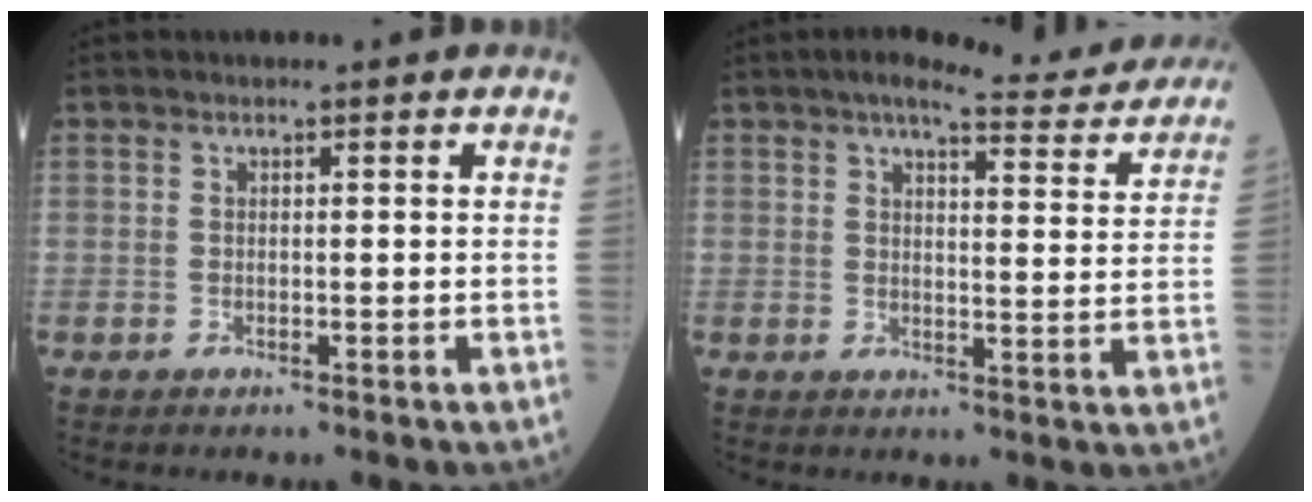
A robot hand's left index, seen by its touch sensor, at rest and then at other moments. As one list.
[{"total": 11.6, "force": [10.6, 1.7, 4.3], "torque": [-0.049, -0.008, 0.118]}]